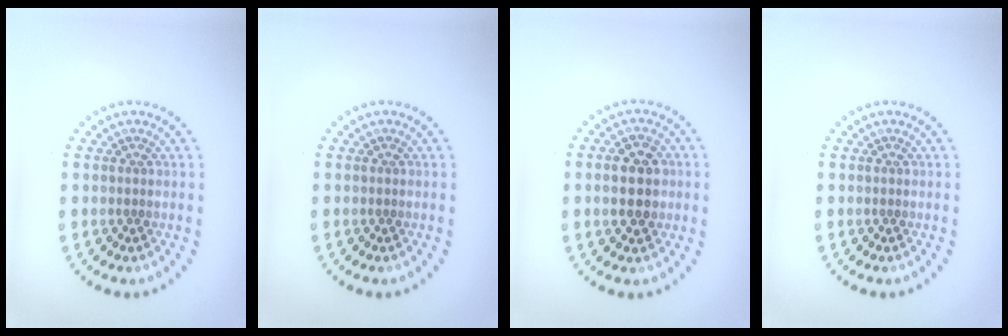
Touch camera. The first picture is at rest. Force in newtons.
{"total": 0.0}
{"total": 4.7, "press": 4.7, "slide": 0.2}
{"total": 0.0}